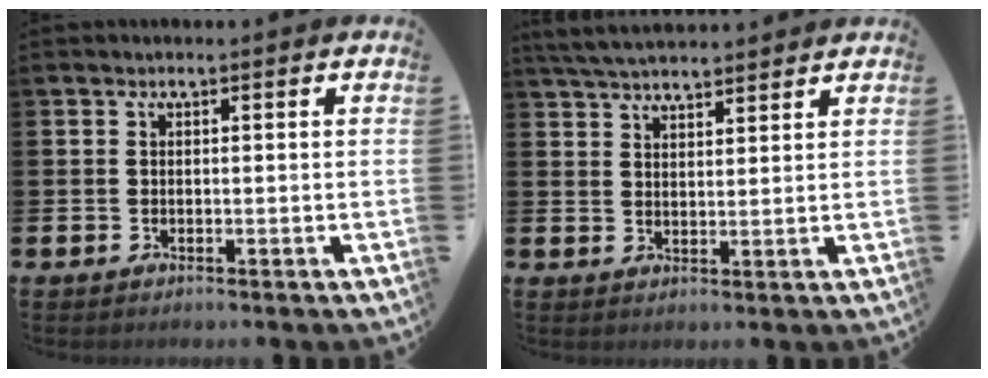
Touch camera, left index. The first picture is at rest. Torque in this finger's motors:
{"motor_torque": [0.71, -0.77, 0.81, 0.18]}